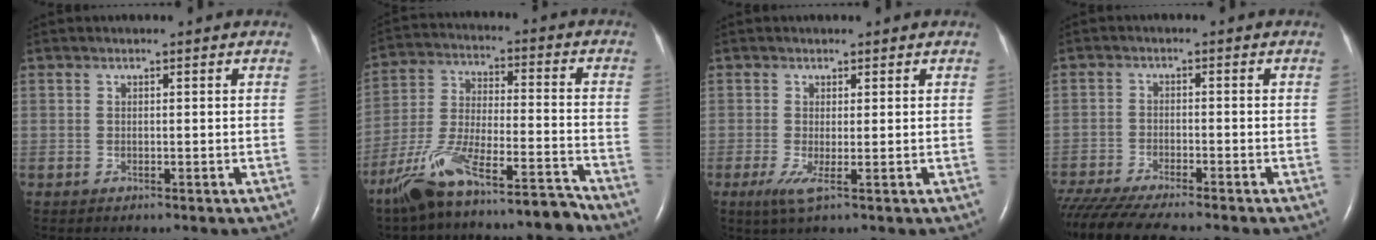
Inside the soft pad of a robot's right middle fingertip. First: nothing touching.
{"total": 13.7, "force": [-11.6, 1.8, 7.1], "torque": [-0.141, 0.012, -0.210]}
{"total": 2.7, "force": [-0.8, 0.0, 2.5], "torque": [-0.059, -0.011, -0.014]}
{"total": 11.7, "force": [-10.2, 0.7, 5.7], "torque": [-0.083, -0.028, -0.163]}